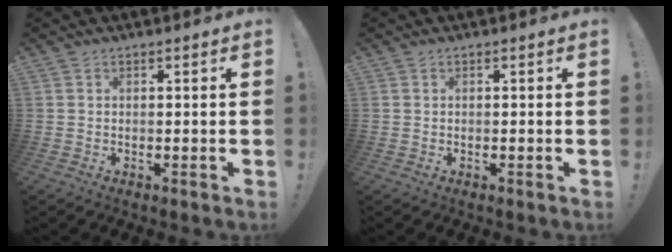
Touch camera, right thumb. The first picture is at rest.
{"total": 0.0}